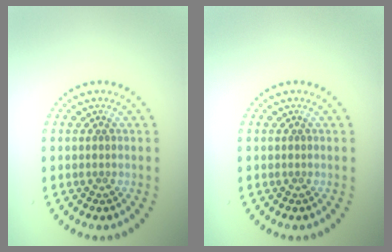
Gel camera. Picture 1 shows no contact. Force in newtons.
{"total": 0.0}